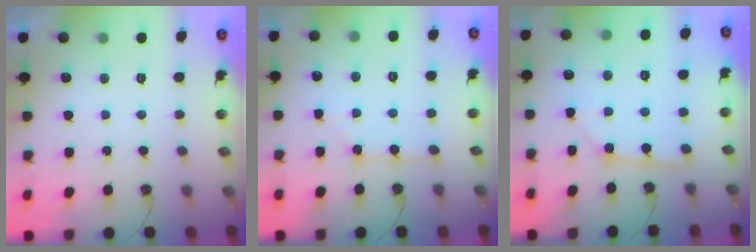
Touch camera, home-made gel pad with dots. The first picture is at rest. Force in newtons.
{"total": 1.8, "press": 1.8, "slide": 0.3}
{"total": 3.3, "press": 3.3, "slide": 0.3}